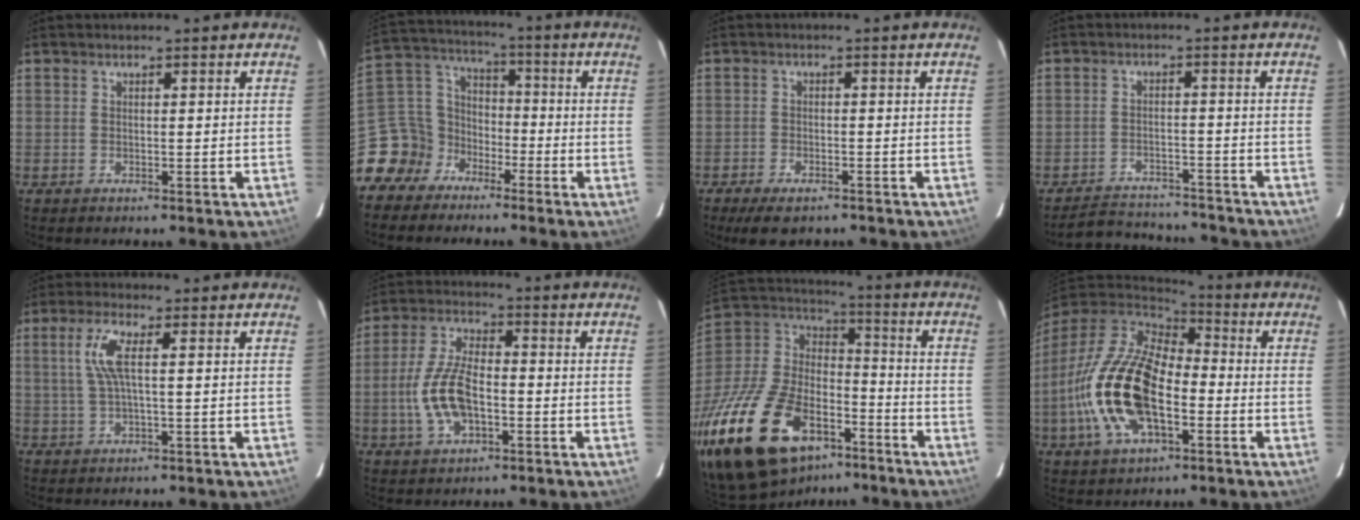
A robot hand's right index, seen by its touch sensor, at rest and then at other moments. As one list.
[{"total": 11.3, "force": [-7.6, 8.1, 1.7], "torque": [-0.067, 0.046, -0.153]}, {"total": 6.3, "force": [-4.8, 2.6, 3.1], "torque": [-0.079, -0.015, -0.076]}, {"total": 12.0, "force": [-10.9, 4.3, 2.8], "torque": [-0.072, 0.021, -0.141]}, {"total": 5.9, "force": [1.1, 0.9, 5.7], "torque": [-0.119, 0.005, 0.026]}, {"total": 11.1, "force": [-2.6, 5.6, 9.3], "torque": [-0.198, 0.005, -0.045]}, {"total": 33.5, "force": [-20.5, 18.1, 19.2], "torque": [-0.422, -0.009, -0.326]}, {"total": 20.0, "force": [-4.4, 10.6, 16.4], "torque": [-0.352, -0.011, -0.079]}]